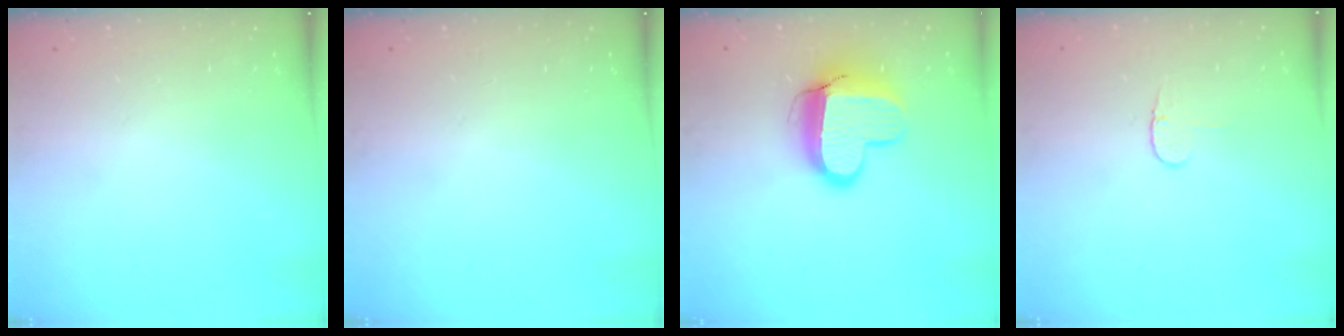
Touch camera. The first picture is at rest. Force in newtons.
{"total": 0.0}
{"total": 12.8, "press": 12.8, "slide": 1.3}
{"total": 3.7, "press": 3.6, "slide": 0.4}